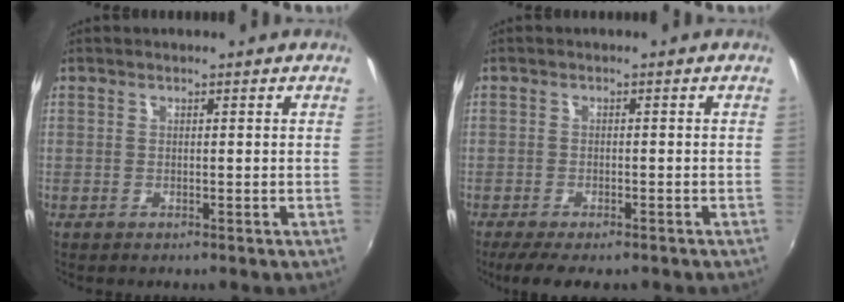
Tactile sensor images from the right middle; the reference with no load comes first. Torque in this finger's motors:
{"motor_torque": [0.92, -1.21, 0.11, 0.05]}